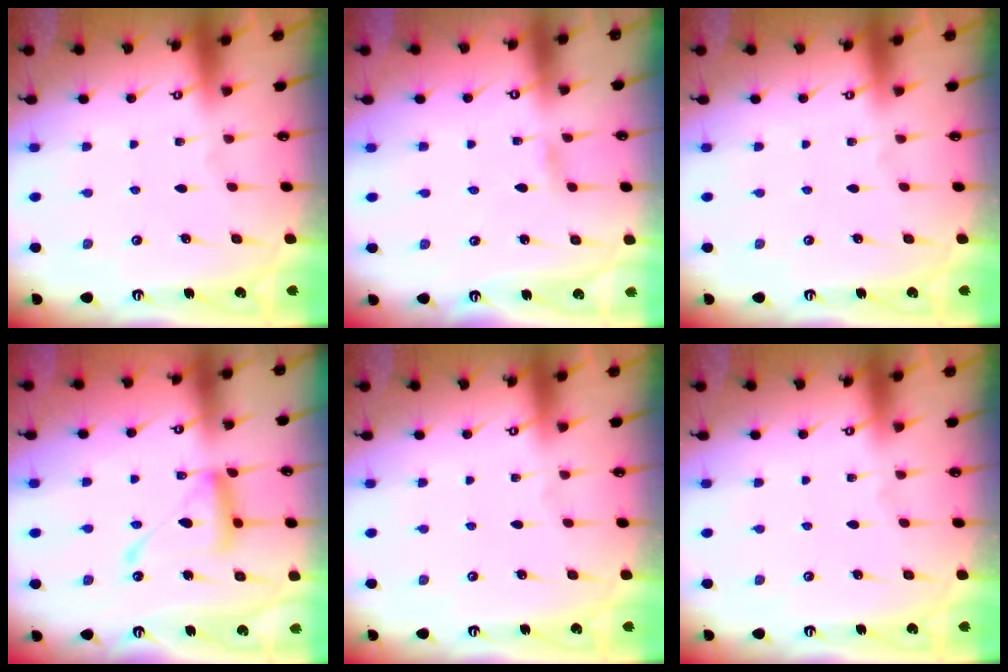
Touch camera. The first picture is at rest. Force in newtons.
{"total": 1.7, "press": 1.7, "slide": 0.1}
{"total": 0.0}
{"total": 13.8, "press": 13.7, "slide": 1.2}
{"total": 0.0}
{"total": 0.0}